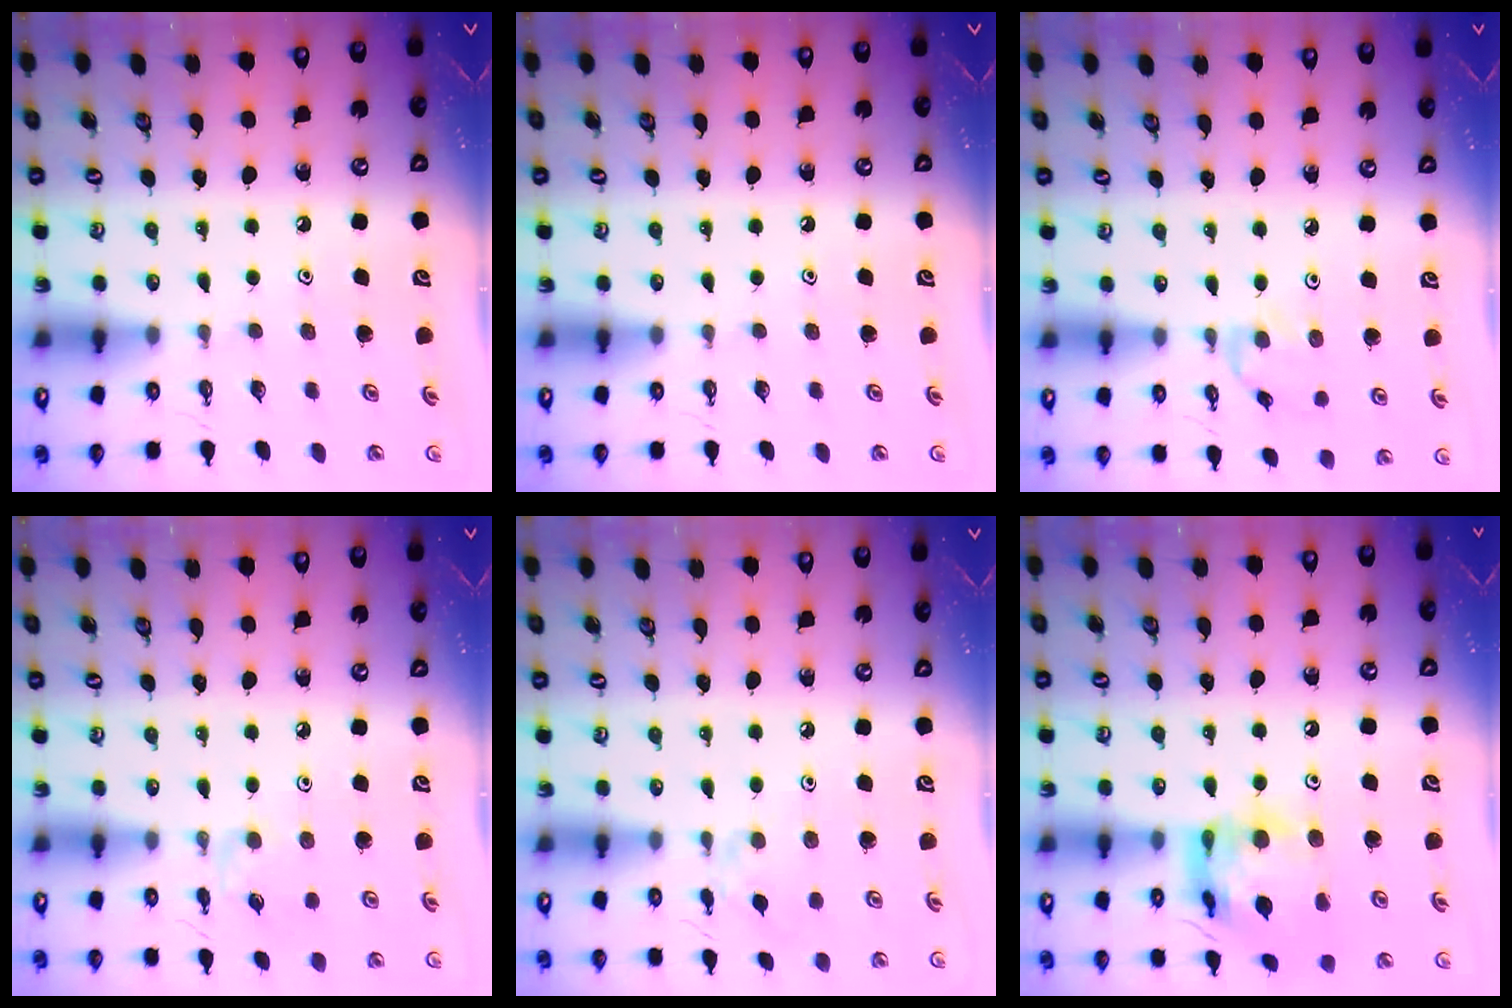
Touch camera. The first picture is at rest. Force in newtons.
{"total": 0.0}
{"total": 0.7, "press": 0.6, "slide": 0.4}
{"total": 1.7, "press": 1.7, "slide": 0.4}
{"total": 2.4, "press": 2.4, "slide": 0.4}
{"total": 16.6, "press": 16.5, "slide": 1.6}